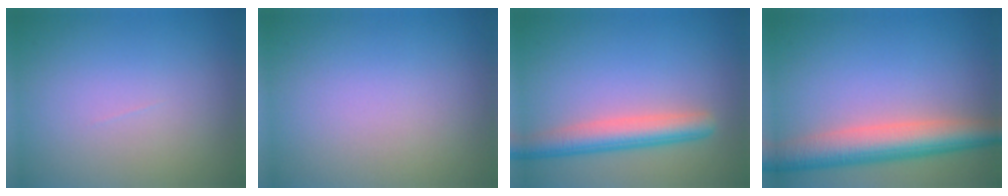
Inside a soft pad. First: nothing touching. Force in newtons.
{"total": 0.0}
{"total": 4.3, "press": 4.3, "slide": 0.2}
{"total": 6.5, "press": 6.5, "slide": 0.3}